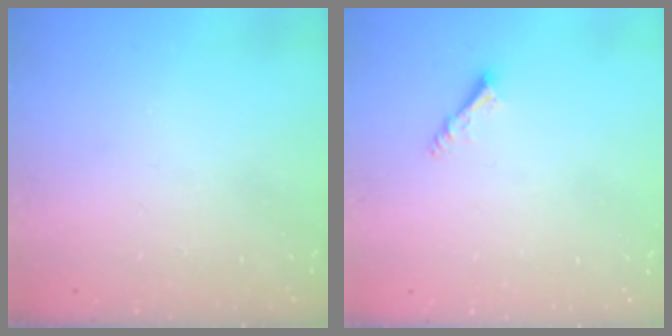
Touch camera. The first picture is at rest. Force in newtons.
{"total": 3.9, "press": 3.9, "slide": 0.3}